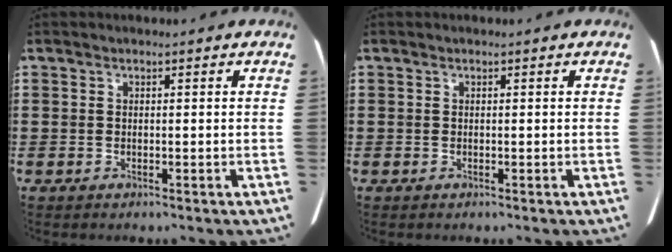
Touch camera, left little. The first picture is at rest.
{"total": 0.0}